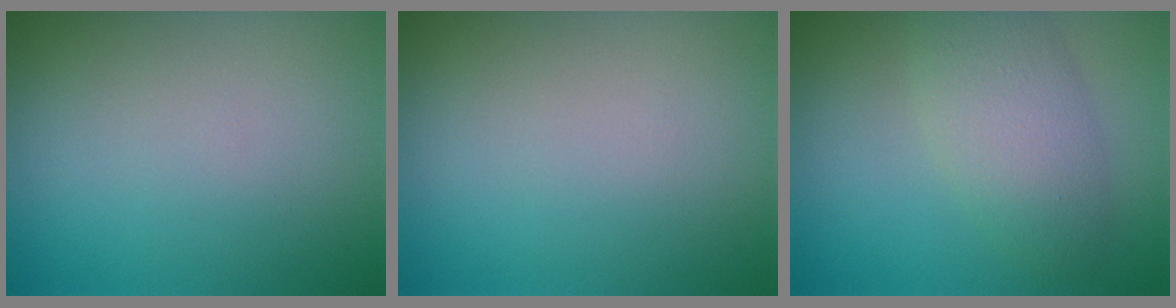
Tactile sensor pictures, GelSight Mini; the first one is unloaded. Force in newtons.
{"total": 0.0}
{"total": 4.4, "press": 4.4, "slide": 0.3}